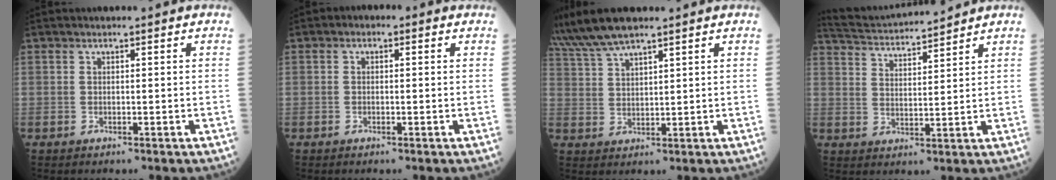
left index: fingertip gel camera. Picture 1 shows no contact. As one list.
[{"total": 1.4, "force": [0.1, 1.0, 0.9], "torque": [-0.014, 0.009, -0.009]}, {"total": 7.0, "force": [6.0, 0.7, 3.4], "torque": [-0.081, 0.025, 0.123]}, {"total": 11.0, "force": [10.6, 0.5, 3.0], "torque": [-0.065, 0.017, 0.179]}]